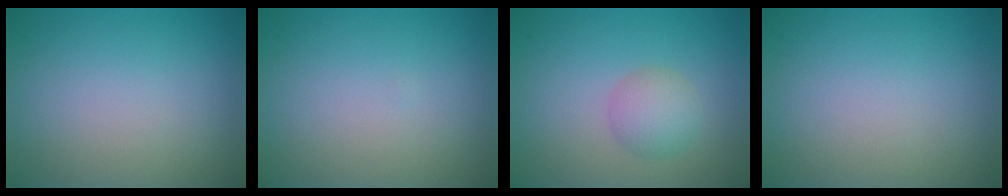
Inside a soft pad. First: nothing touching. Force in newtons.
{"total": 0.0}
{"total": 2.5, "press": 2.5, "slide": 0.1}
{"total": 0.0}